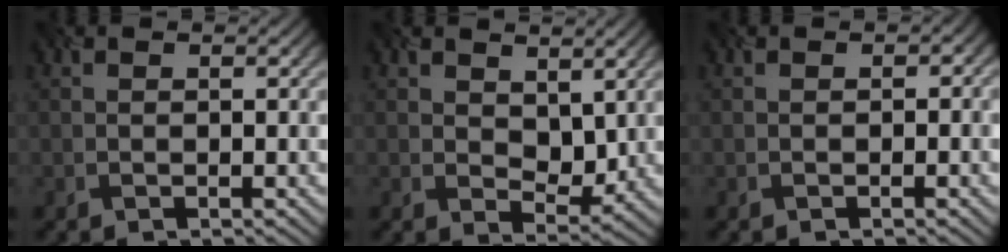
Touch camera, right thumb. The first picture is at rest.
{"total": 3.9, "force": [1.2, 2.6, 2.5], "torque": [-0.051, -0.007, 0.035]}
{"total": 0.6, "force": [-0.4, 0.4, 0.3], "torque": [-0.003, 0.001, 0.000]}